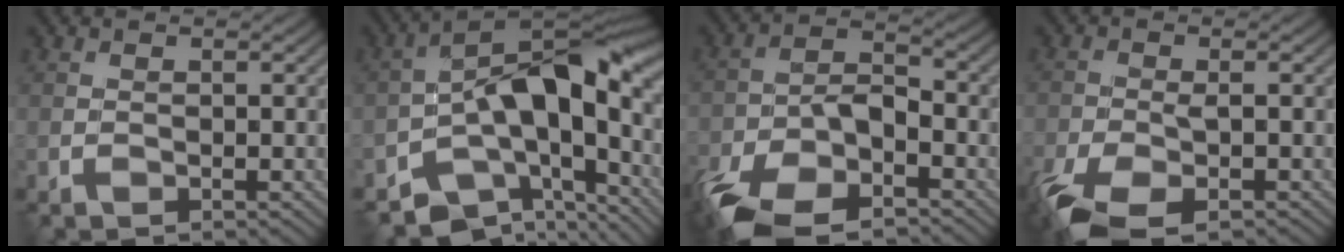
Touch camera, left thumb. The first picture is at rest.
{"total": 12.5, "force": [-4.8, 6.5, 9.6], "torque": [-0.145, -0.006, -0.085]}
{"total": 11.5, "force": [-7.3, 5.0, 7.4], "torque": [-0.154, -0.021, -0.144]}
{"total": 7.8, "force": [-4.7, 3.0, 5.4], "torque": [-0.118, -0.026, -0.088]}